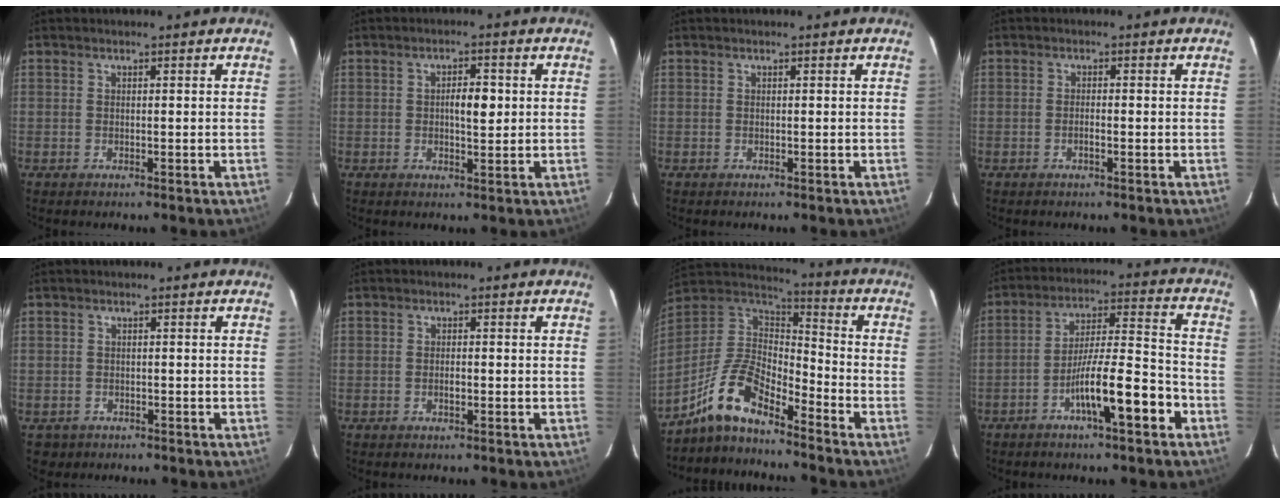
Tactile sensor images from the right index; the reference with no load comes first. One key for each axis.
{"total": 3.7, "fx": 0.3, "fy": 1.2, "fz": 3.5, "tx": -0.057, "ty": 0.005, "tz": 0.005}
{"total": 0.0}
{"total": 1.1, "fx": -0.5, "fy": 0.1, "fz": 1.0, "tx": -0.019, "ty": 0.002, "tz": -0.009}
{"total": 2.6, "fx": -1.2, "fy": 2.3, "fz": -0.2, "tx": 0.000, "ty": 0.007, "tz": -0.017}
{"total": 1.1, "fx": -0.4, "fy": 0.2, "fz": 1.0, "tx": -0.021, "ty": 0.002, "tz": -0.007}
{"total": 10.5, "fx": -8.0, "fy": 3.2, "fz": 6.0, "tx": -0.138, "ty": 0.030, "tz": -0.153}
{"total": 11.5, "fx": -5.6, "fy": 1.1, "fz": 10.0, "tx": -0.169, "ty": 0.012, "tz": -0.094}